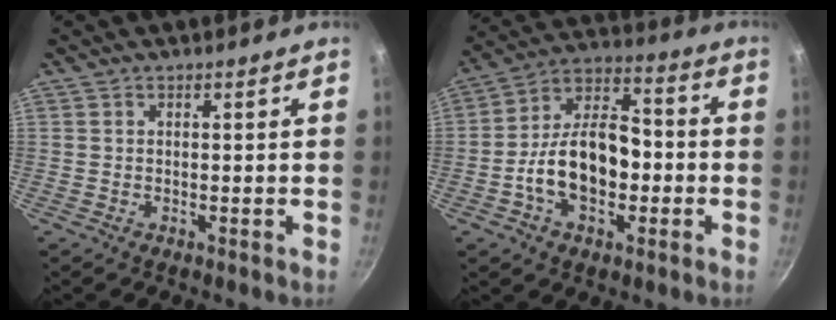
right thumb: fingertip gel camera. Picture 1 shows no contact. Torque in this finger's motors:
{"motor_torque": [2.18, 2.05, 1.38, -0.73, 0.16]}